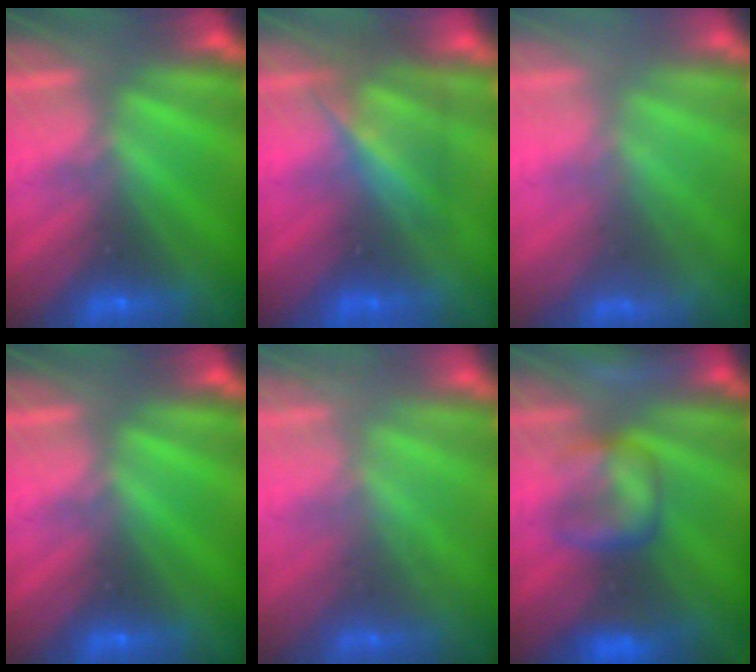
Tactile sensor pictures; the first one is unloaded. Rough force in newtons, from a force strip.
{"total": 3.9}
{"total": 1.3}
{"total": 0.0}
{"total": 2.1}
{"total": 9.1}